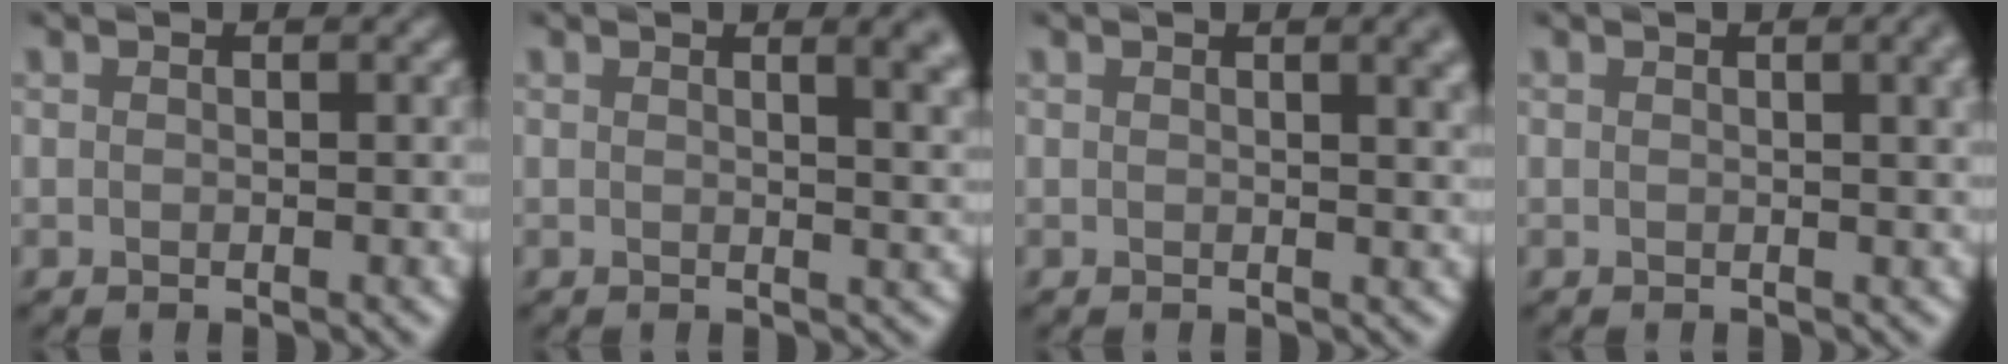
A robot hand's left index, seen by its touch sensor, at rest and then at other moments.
{"total": 4.1, "force": [1.9, 1.8, 3.2], "torque": [-0.013, 0.010, 0.019]}
{"total": 3.3, "force": [1.3, 1.2, 2.7], "torque": [-0.016, 0.007, 0.016]}
{"total": 3.4, "force": [1.1, 1.3, 2.9], "torque": [-0.022, 0.007, 0.013]}